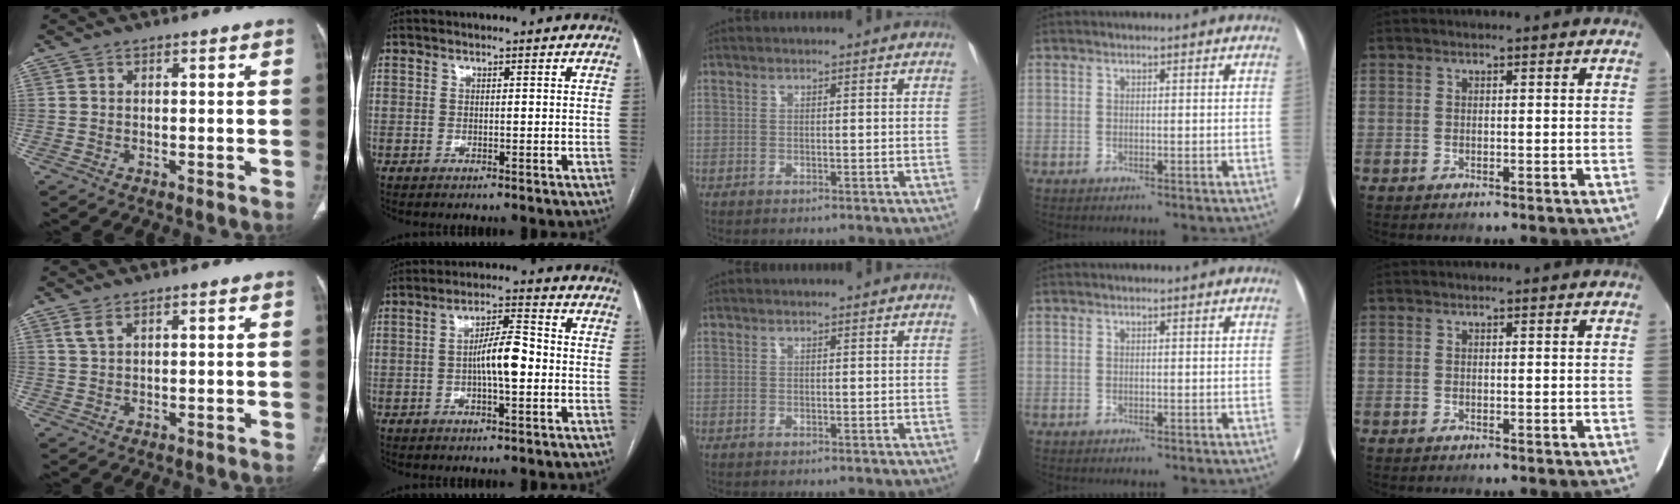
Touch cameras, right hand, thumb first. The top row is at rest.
{"thumb": {"total": 1.9, "force": [1.2, 0.6, 1.3], "torque": [-0.033, 0.004, 0.034]}, "index": {"total": 7.1, "force": [-1.0, 1.6, 6.9], "torque": [-0.124, 0.013, -0.020]}}